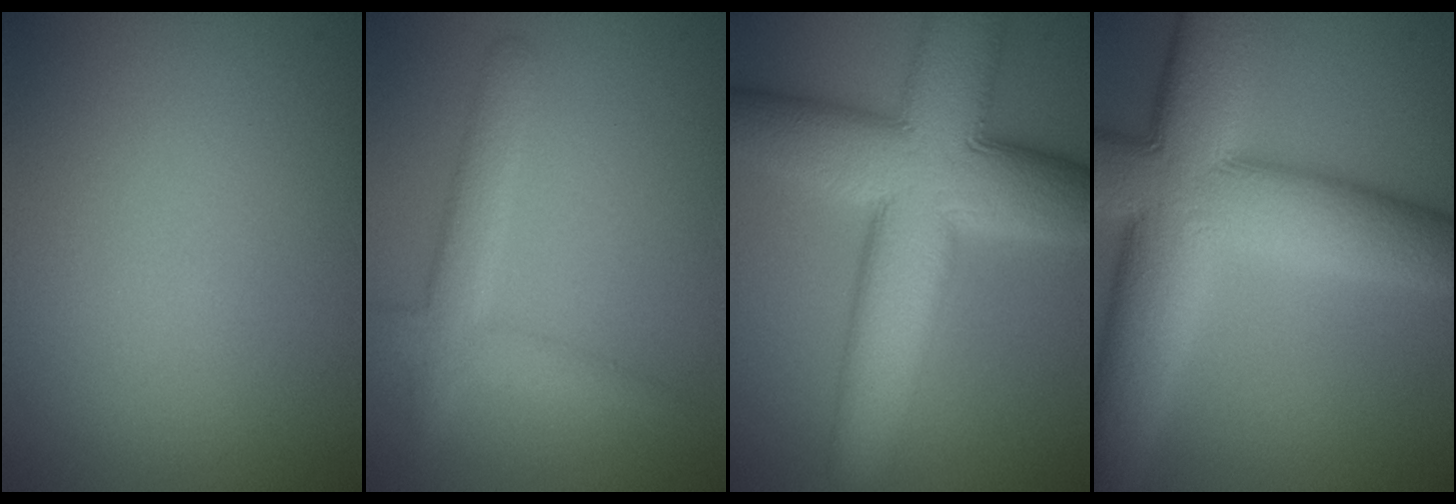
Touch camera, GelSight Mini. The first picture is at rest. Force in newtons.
{"total": 3.3, "press": 3.3, "slide": 0.1}
{"total": 13.0, "press": 13.0, "slide": 0.2}
{"total": 13.7, "press": 13.7, "slide": 0.8}